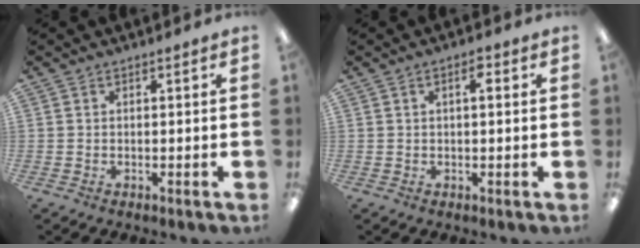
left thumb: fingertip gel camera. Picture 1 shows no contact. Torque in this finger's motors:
{"motor_torque": [-0.19, 0.07, -0.24, 0.00, 0.03]}